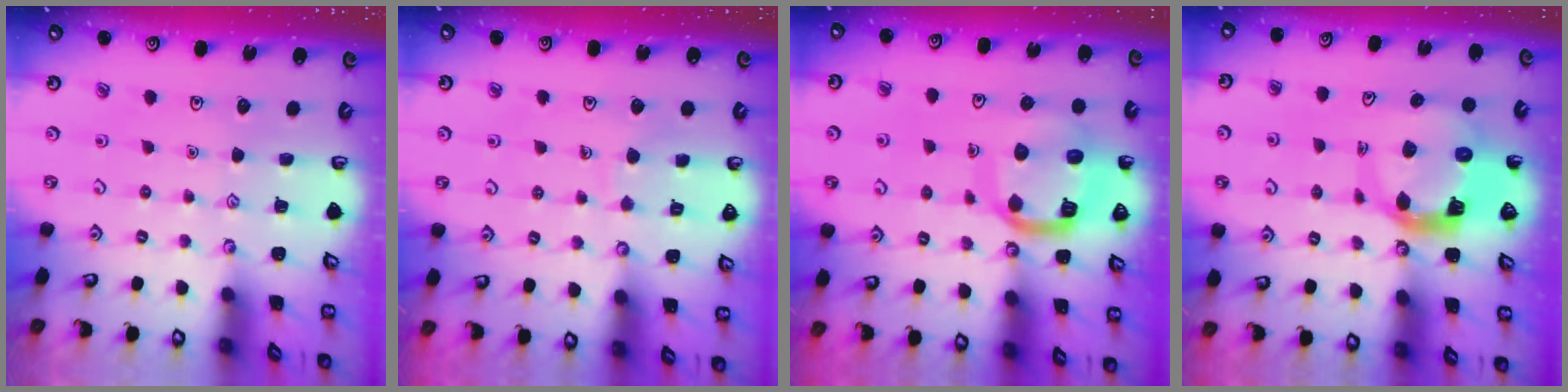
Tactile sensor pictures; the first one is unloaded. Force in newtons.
{"total": 4.4, "press": 4.4, "slide": 0.3}
{"total": 13.5, "press": 13.5, "slide": 1.5}
{"total": 8.4, "press": 8.3, "slide": 1.1}